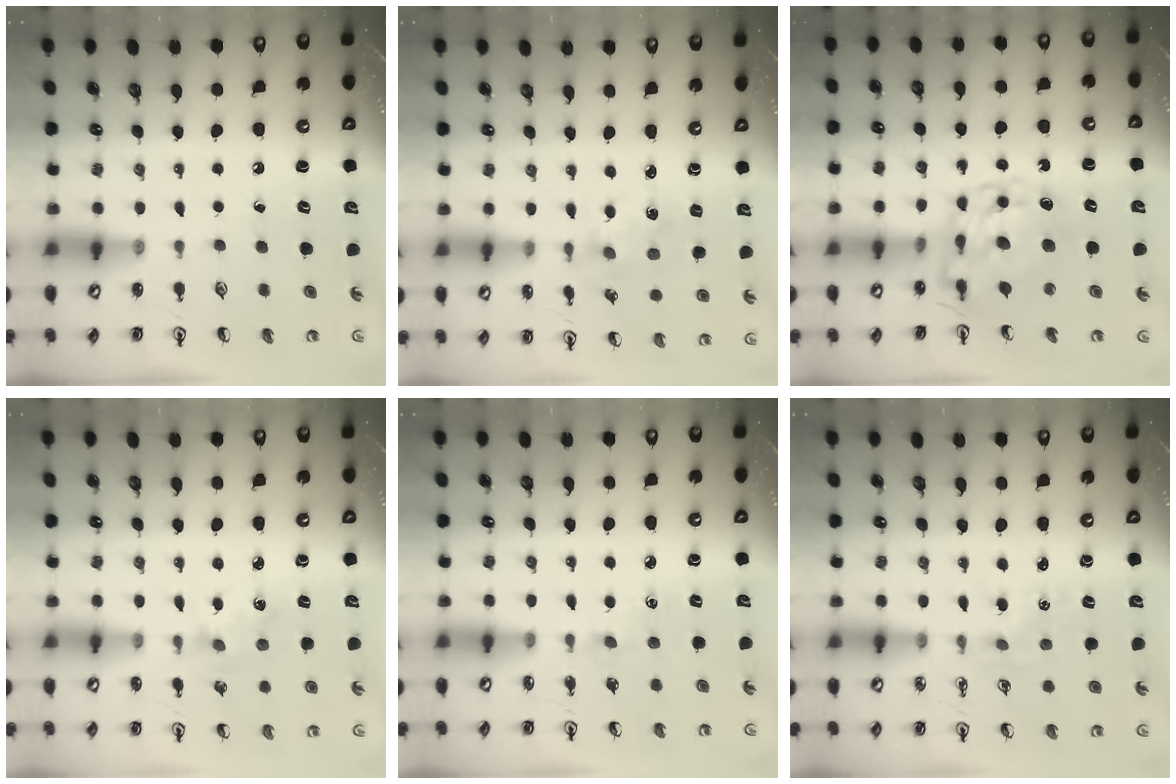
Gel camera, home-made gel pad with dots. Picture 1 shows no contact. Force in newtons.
{"total": 0.8, "press": 0.8, "slide": 0.2}
{"total": 10.8, "press": 10.8, "slide": 0.8}
{"total": 1.8, "press": 1.7, "slide": 0.4}
{"total": 2.5, "press": 2.5, "slide": 0.2}
{"total": 0.8, "press": 0.8, "slide": 0.1}